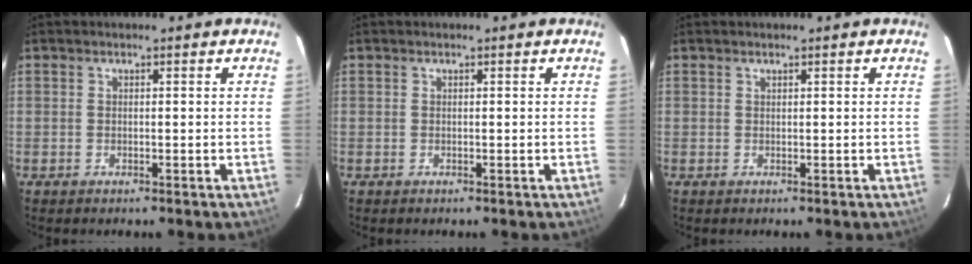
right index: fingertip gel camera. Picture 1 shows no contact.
{"total": 0.0}
{"total": 0.0}